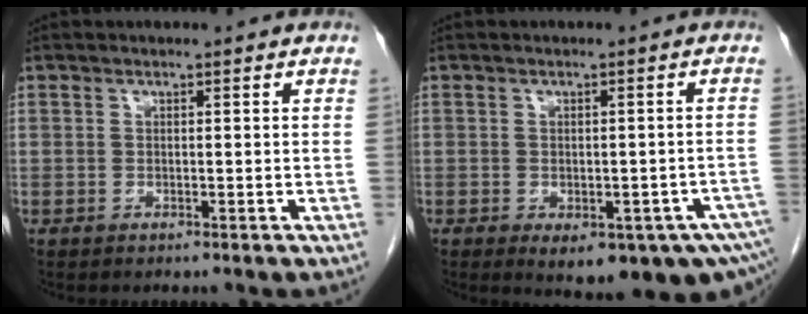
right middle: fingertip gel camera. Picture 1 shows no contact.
{"total": 13.4, "force": [-8.1, 4.9, 9.5], "torque": [-0.089, 0.003, -0.092]}